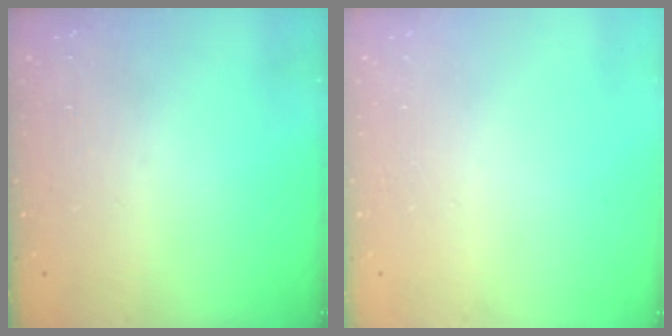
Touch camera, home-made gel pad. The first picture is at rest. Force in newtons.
{"total": 0.0}